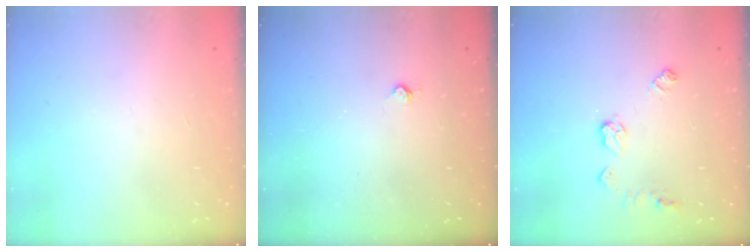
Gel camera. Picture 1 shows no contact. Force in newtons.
{"total": 2.7, "press": 2.7, "slide": 0.5}
{"total": 7.8, "press": 7.8, "slide": 0.5}